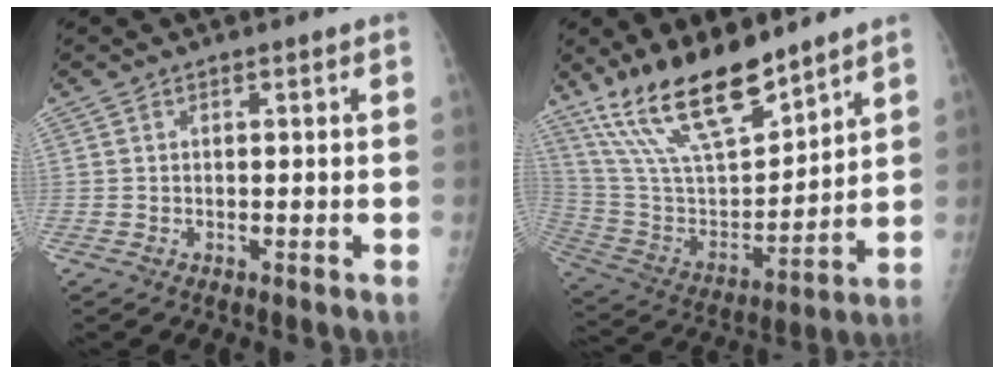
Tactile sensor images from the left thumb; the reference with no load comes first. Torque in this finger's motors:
{"motor_torque": [0.65, 0.58, 1.33, -1.44, 0.25]}